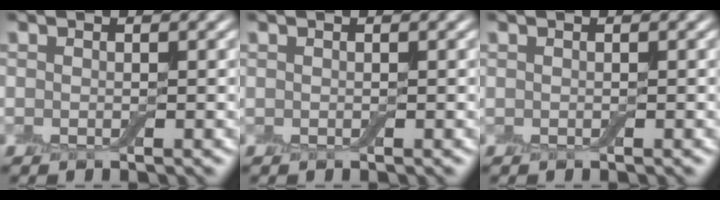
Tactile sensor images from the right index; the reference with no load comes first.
{"total": 0.0}
{"total": 0.0}